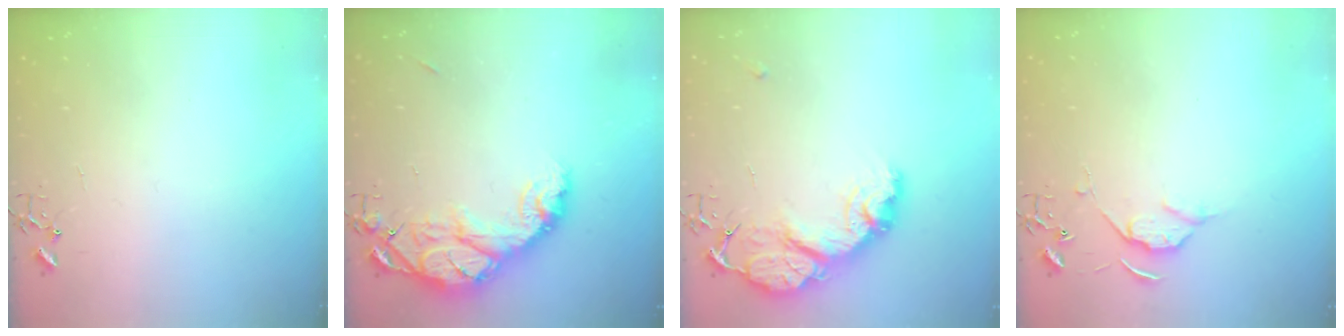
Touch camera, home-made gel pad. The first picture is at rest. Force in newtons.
{"total": 15.7, "press": 15.7, "slide": 1.4}
{"total": 15.8, "press": 15.8, "slide": 1.3}
{"total": 5.7, "press": 5.7, "slide": 0.8}